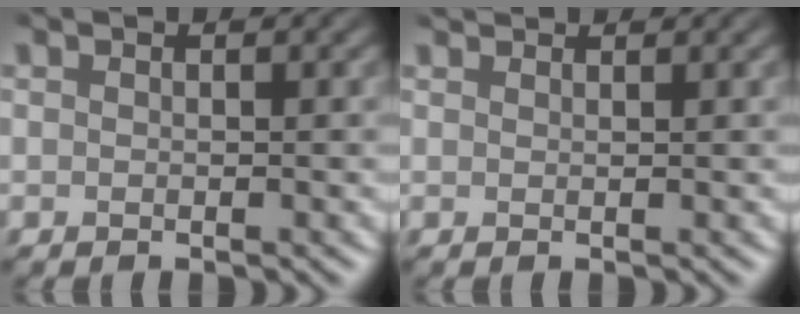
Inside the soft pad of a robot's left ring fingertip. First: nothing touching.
{"total": 2.2, "force": [2.1, 0.3, 0.6], "torque": [-0.011, 0.003, 0.021]}